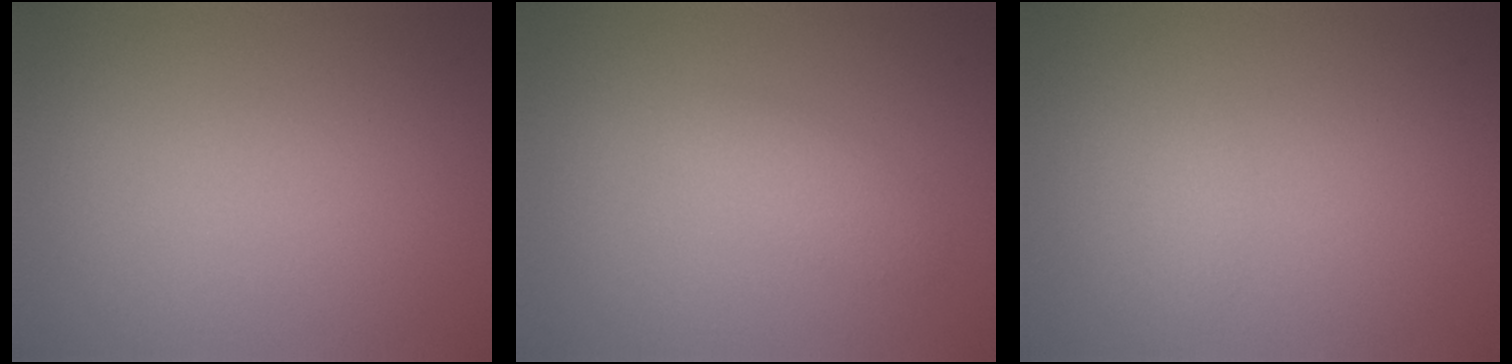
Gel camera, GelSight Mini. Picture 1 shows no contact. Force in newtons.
{"total": 1.6, "press": 1.6, "slide": 0.1}
{"total": 0.6, "press": 0.6, "slide": 0.0}